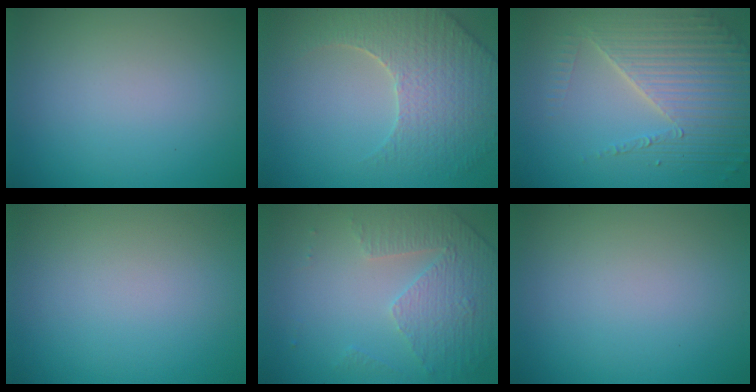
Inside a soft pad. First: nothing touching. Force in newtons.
{"total": 5.1, "press": 4.7, "slide": 2.0}
{"total": 6.7, "press": 4.9, "slide": 4.5}
{"total": 0.0}
{"total": 4.8, "press": 3.3, "slide": 3.6}
{"total": 0.0}